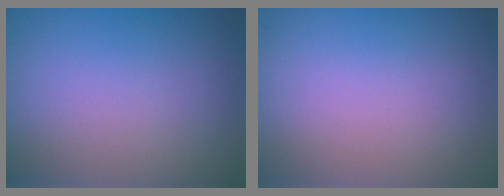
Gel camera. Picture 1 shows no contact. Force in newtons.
{"total": 0.0}